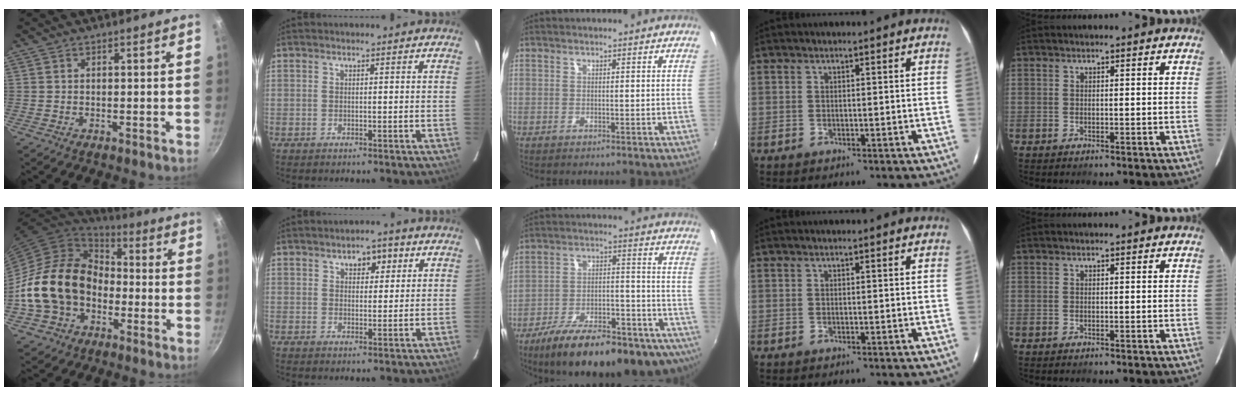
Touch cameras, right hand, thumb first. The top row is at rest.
{"thumb": {"total": 18.6, "force": [-3.8, 14.6, 11.0], "torque": [-0.173, 0.054, -0.071]}, "index": {"total": 4.5, "force": [2.3, 2.7, 2.9], "torque": [-0.037, 0.012, 0.034]}, "middle": {"total": 25.4, "force": [-18.5, 8.6, 15.2], "torque": [-0.253, -0.028, -0.252]}}